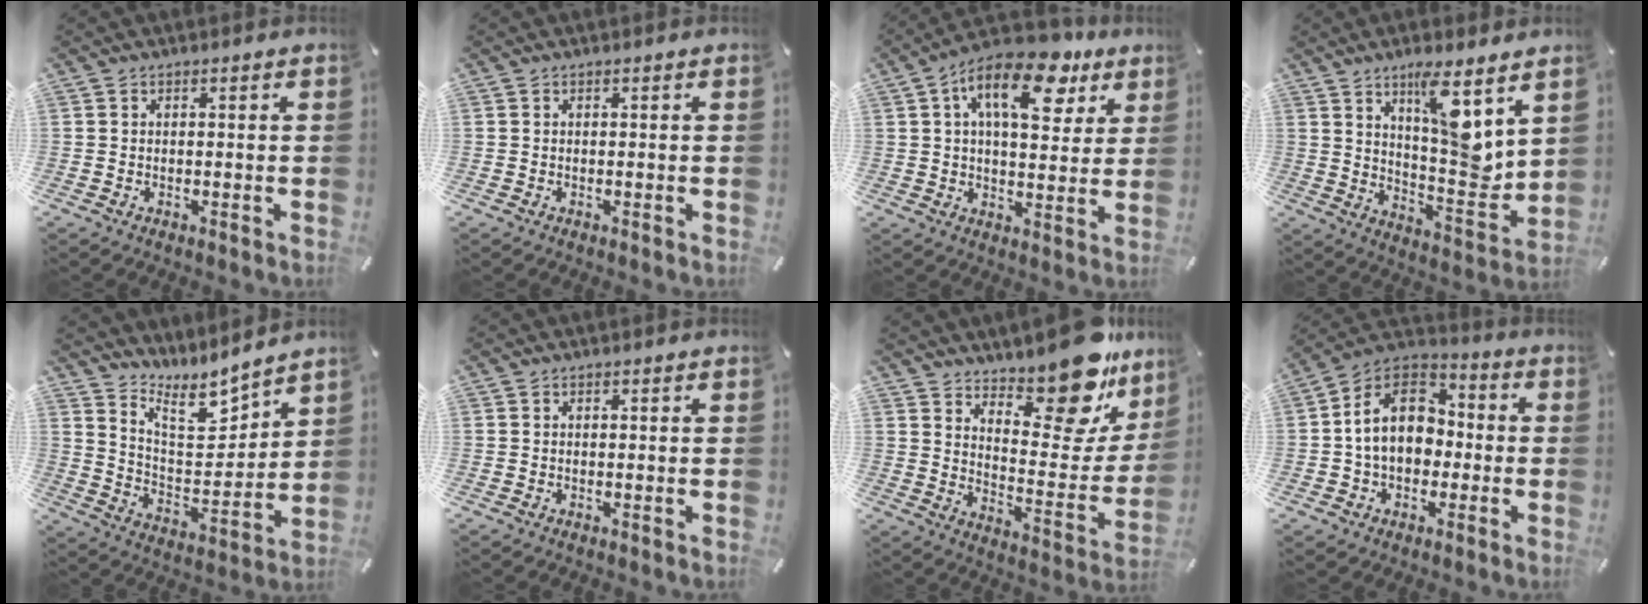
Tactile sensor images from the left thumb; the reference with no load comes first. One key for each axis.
{"total": 0.0}
{"total": 16.5, "fx": 8.3, "fy": 8.1, "fz": 11.8, "tx": -0.174, "ty": -0.033, "tz": 0.135}
{"total": 13.0, "fx": 7.5, "fy": 3.8, "fz": 9.9, "tx": -0.138, "ty": -0.066, "tz": 0.127}
{"total": 11.2, "fx": 8.9, "fy": 4.8, "fz": 4.9, "tx": -0.090, "ty": -0.067, "tz": 0.162}
{"total": 0.0}
{"total": 18.3, "fx": 15.0, "fy": 6.6, "fz": 8.1, "tx": -0.087, "ty": -0.139, "tz": 0.249}
{"total": 13.2, "fx": -0.8, "fy": 10.6, "fz": 7.8, "tx": -0.147, "ty": 0.015, "tz": -0.016}